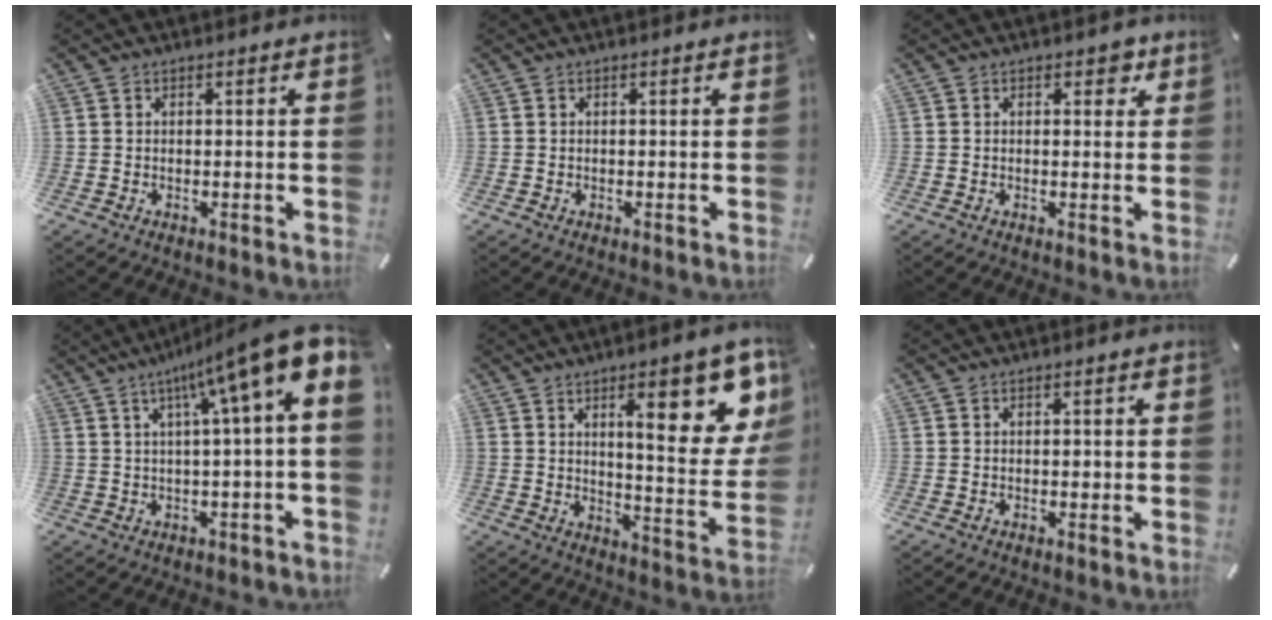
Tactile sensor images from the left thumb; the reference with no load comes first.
{"total": 0.0}
{"total": 2.9, "force": [1.2, 1.7, 2.0], "torque": [-0.012, -0.004, 0.011]}
{"total": 14.0, "force": [6.3, 0.8, 12.5], "torque": [-0.194, -0.054, 0.088]}
{"total": 19.3, "force": [8.9, 5.9, 16.1], "torque": [-0.220, -0.050, 0.129]}
{"total": 0.9, "force": [0.0, 0.5, 0.7], "torque": [-0.015, 0.002, -0.001]}